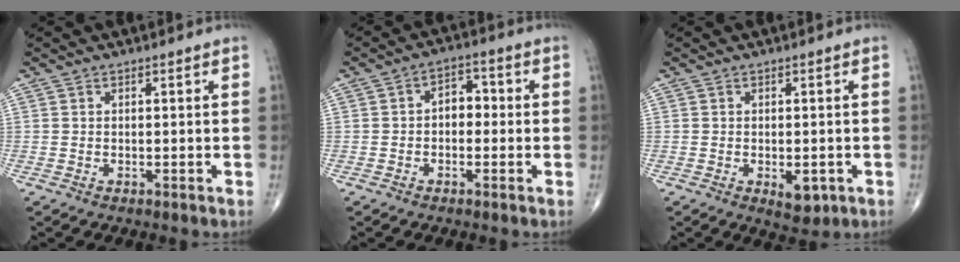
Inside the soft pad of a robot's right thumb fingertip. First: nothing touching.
{"total": 4.6, "force": [-0.4, 3.2, 3.3], "torque": [-0.030, 0.020, -0.018]}
{"total": 3.9, "force": [-1.2, 2.1, 3.0], "torque": [-0.028, -0.001, -0.008]}